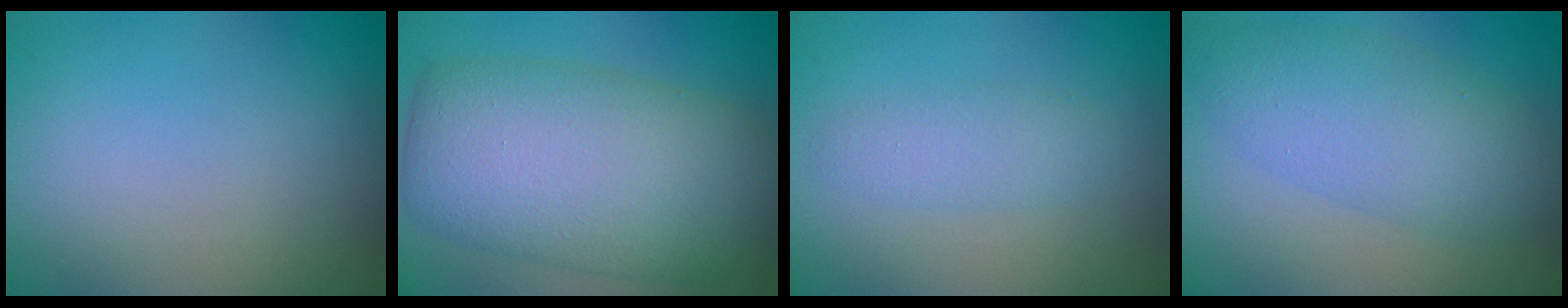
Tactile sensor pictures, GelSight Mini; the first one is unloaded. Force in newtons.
{"total": 11.9, "press": 11.9, "slide": 0.4}
{"total": 1.9, "press": 1.9, "slide": 0.1}
{"total": 5.6, "press": 5.6, "slide": 0.2}